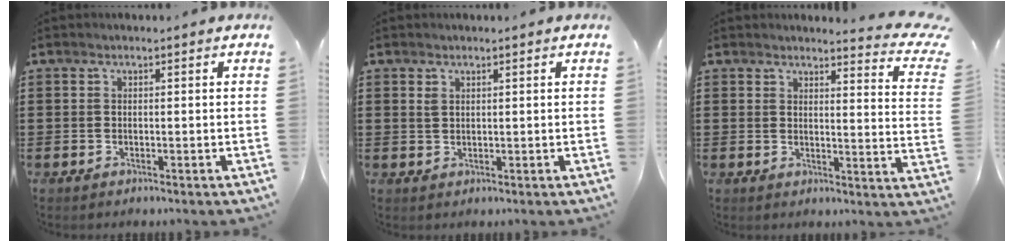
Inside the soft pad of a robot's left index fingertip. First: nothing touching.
{"total": 1.0, "force": [0.6, 0.6, 0.7], "torque": [-0.016, 0.004, 0.010]}
{"total": 3.7, "force": [3.4, -0.2, 1.5], "torque": [-0.029, -0.023, 0.057]}